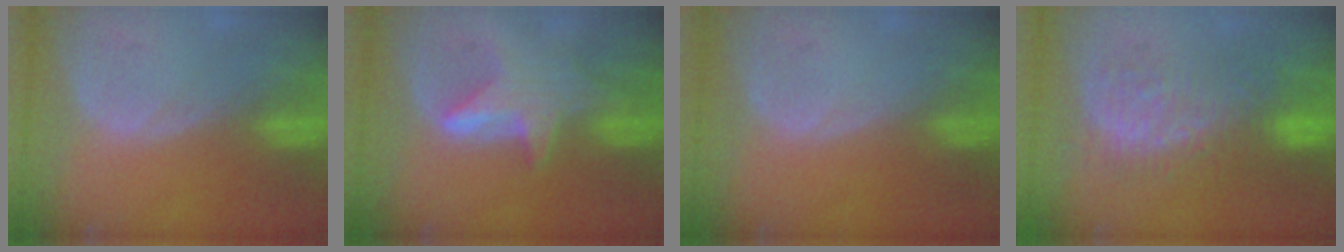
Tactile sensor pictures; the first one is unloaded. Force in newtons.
{"total": 5.8, "press": 5.8, "slide": 0.8}
{"total": 0.0}
{"total": 9.1, "press": 9.0, "slide": 1.7}